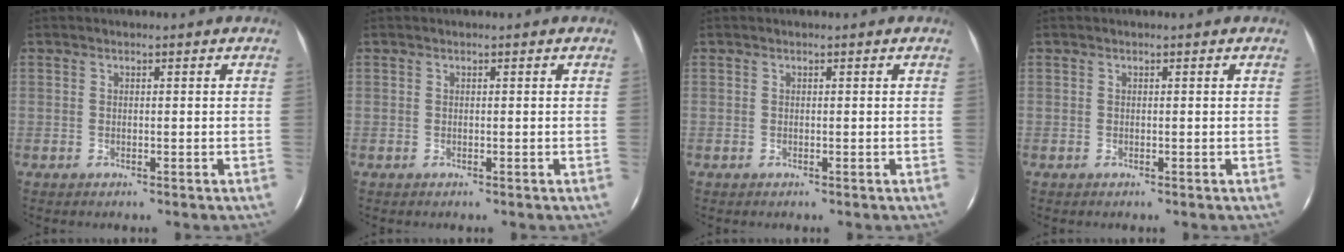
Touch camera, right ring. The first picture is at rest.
{"total": 0.0}
{"total": 0.0}
{"total": 0.0}